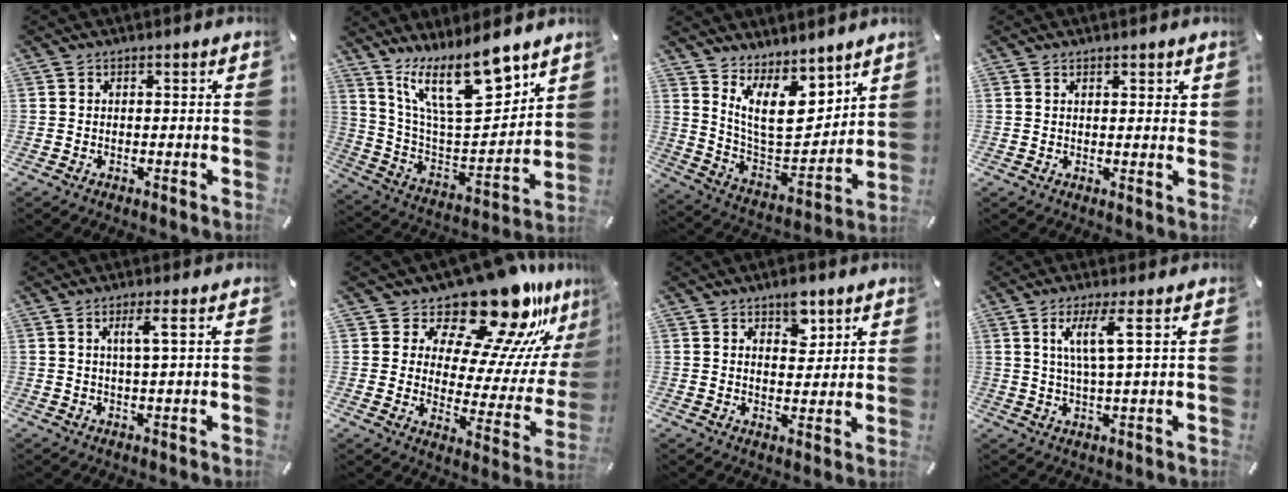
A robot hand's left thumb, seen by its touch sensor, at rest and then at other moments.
{"total": 19.4, "force": [13.1, 7.2, 12.4], "torque": [-0.228, -0.093, 0.225]}
{"total": 14.6, "force": [8.8, 8.0, 8.5], "torque": [-0.163, -0.060, 0.167]}
{"total": 1.9, "force": [1.4, 0.5, 1.2], "torque": [-0.016, -0.006, 0.024]}
{"total": 4.4, "force": [1.3, 0.2, 4.2], "torque": [-0.083, -0.001, 0.018]}
{"total": 22.4, "force": [18.6, 7.9, 9.8], "torque": [-0.136, -0.157, 0.305]}
{"total": 6.5, "force": [4.1, 3.9, 3.2], "torque": [-0.027, -0.019, 0.065]}
{"total": 7.3, "force": [2.4, 0.7, 6.8], "torque": [-0.140, -0.001, 0.037]}